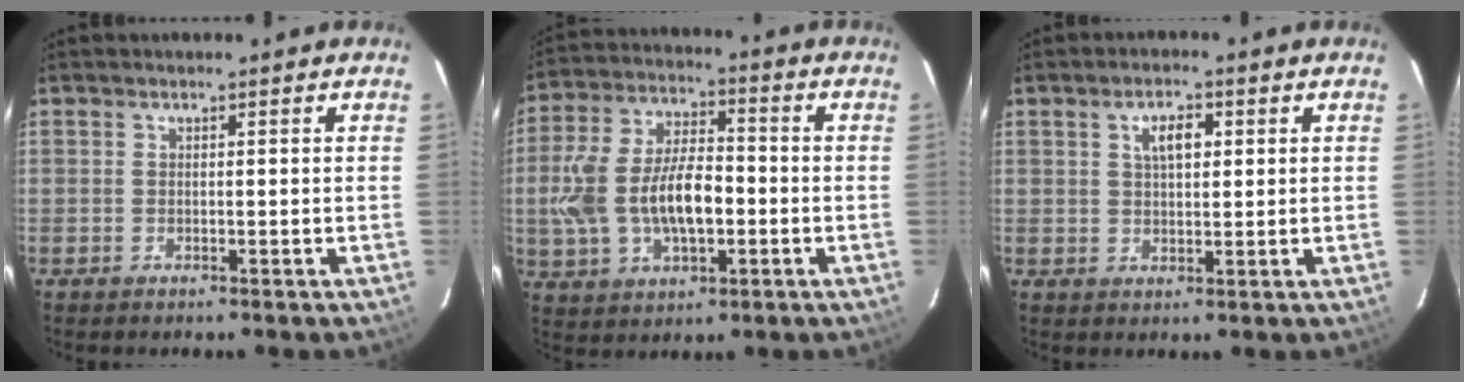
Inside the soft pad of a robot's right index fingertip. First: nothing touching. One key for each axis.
{"total": 15.1, "fx": -2.2, "fy": 7.8, "fz": 12.7, "tx": -0.271, "ty": 0.007, "tz": -0.032}
{"total": 4.2, "fx": 1.4, "fy": 2.1, "fz": 3.4, "tx": -0.059, "ty": 0.011, "tz": 0.027}